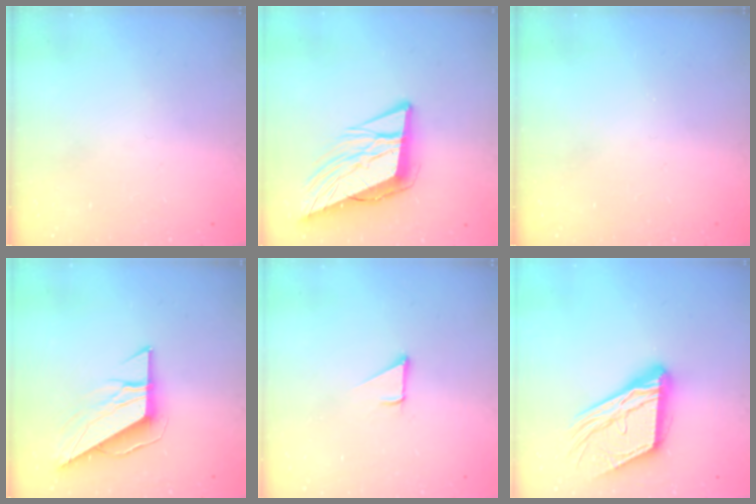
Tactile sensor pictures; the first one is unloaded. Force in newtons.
{"total": 13.0, "press": 12.4, "slide": 4.0}
{"total": 0.0}
{"total": 11.1, "press": 11.0, "slide": 1.2}
{"total": 1.9, "press": 1.9, "slide": 0.1}
{"total": 17.4, "press": 17.3, "slide": 1.9}